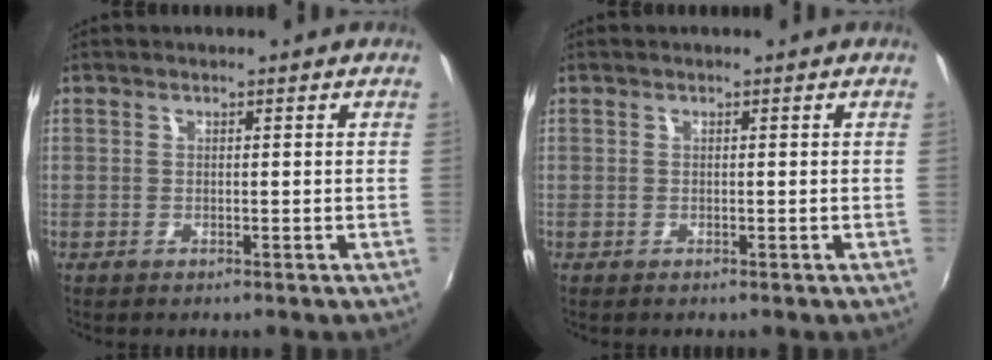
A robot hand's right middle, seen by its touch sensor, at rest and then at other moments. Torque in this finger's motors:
{"motor_torque": [0.24, -0.42, 0.07, 0.02]}